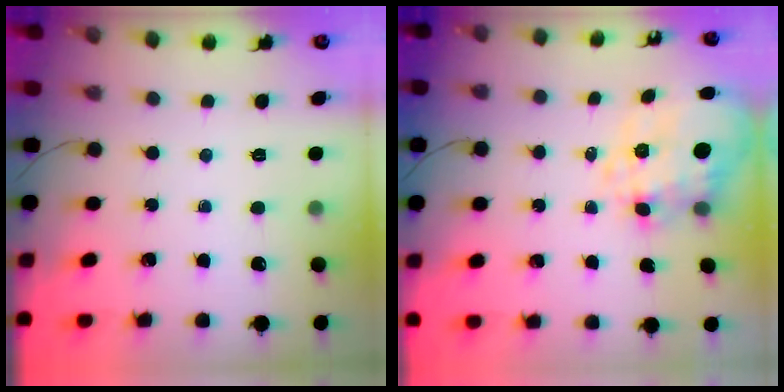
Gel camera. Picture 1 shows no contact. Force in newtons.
{"total": 11.1, "press": 11.0, "slide": 1.7}